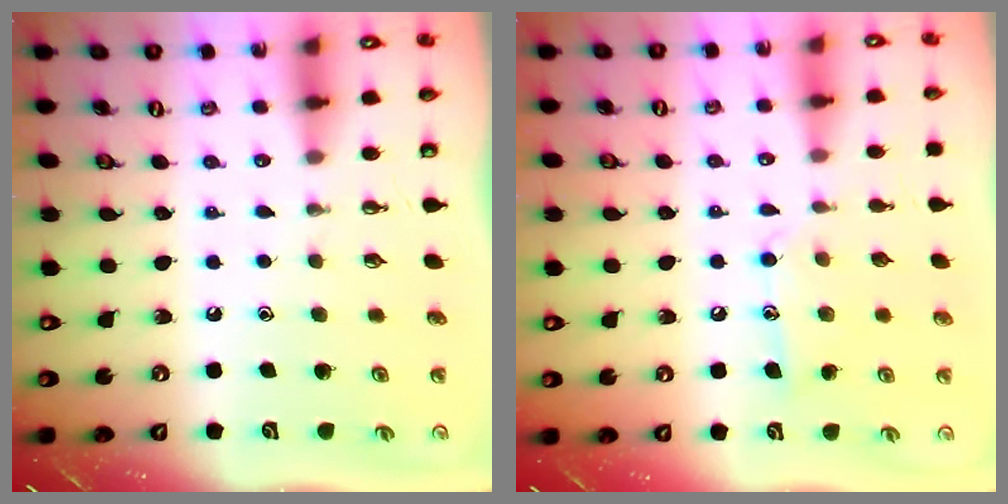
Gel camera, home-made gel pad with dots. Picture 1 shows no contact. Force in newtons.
{"total": 10.0, "press": 10.0, "slide": 0.7}